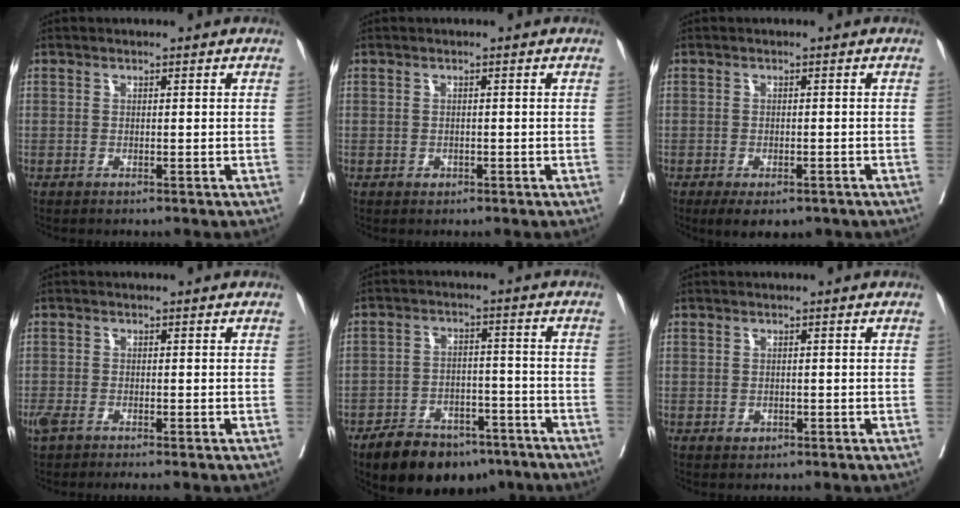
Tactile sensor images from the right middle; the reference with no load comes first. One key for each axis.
{"total": 0.8, "fx": -0.3, "fy": 0.7, "fz": 0.3, "tx": -0.004, "ty": 0.002, "tz": -0.003}
{"total": 6.1, "fx": -4.1, "fy": 2.8, "fz": 3.4, "tx": -0.038, "ty": -0.004, "tz": -0.057}
{"total": 4.4, "fx": -3.1, "fy": 1.3, "fz": 2.7, "tx": -0.054, "ty": -0.009, "tz": -0.053}
{"total": 13.2, "fx": -10.0, "fy": 6.3, "fz": 5.8, "tx": -0.080, "ty": 0.011, "tz": -0.154}
{"total": 1.2, "fx": -0.4, "fy": 1.0, "fz": 0.5, "tx": -0.007, "ty": 0.003, "tz": -0.002}